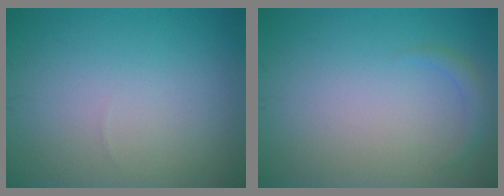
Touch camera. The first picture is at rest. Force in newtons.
{"total": 1.1, "press": 1.1, "slide": 0.1}